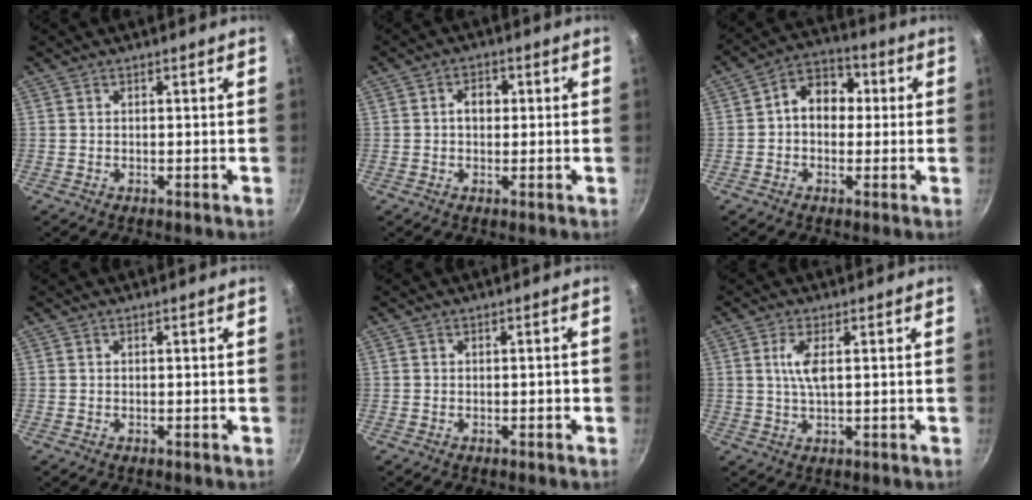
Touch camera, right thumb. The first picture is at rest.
{"total": 3.6, "force": [0.3, 2.8, 2.3], "torque": [-0.013, 0.010, 0.001]}
{"total": 8.7, "force": [0.6, 6.8, 5.5], "torque": [-0.040, 0.023, -0.010]}
{"total": 0.0}
{"total": 0.9, "force": [-0.3, 0.6, 0.6], "torque": [-0.001, 0.007, -0.005]}
{"total": 4.2, "force": [0.8, 1.2, 4.0], "torque": [-0.086, 0.000, 0.018]}